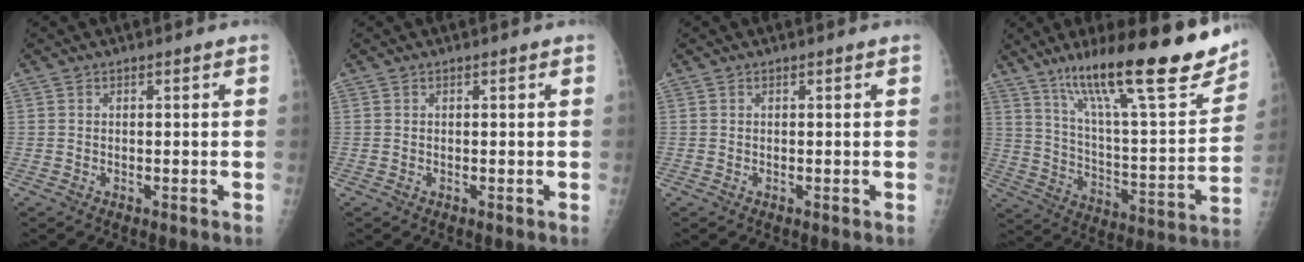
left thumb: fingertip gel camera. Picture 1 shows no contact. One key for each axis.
{"total": 0.0}
{"total": 0.0}
{"total": 27.4, "fx": 17.9, "fy": 5.8, "fz": 19.9, "tx": -0.281, "ty": -0.056, "tz": 0.289}